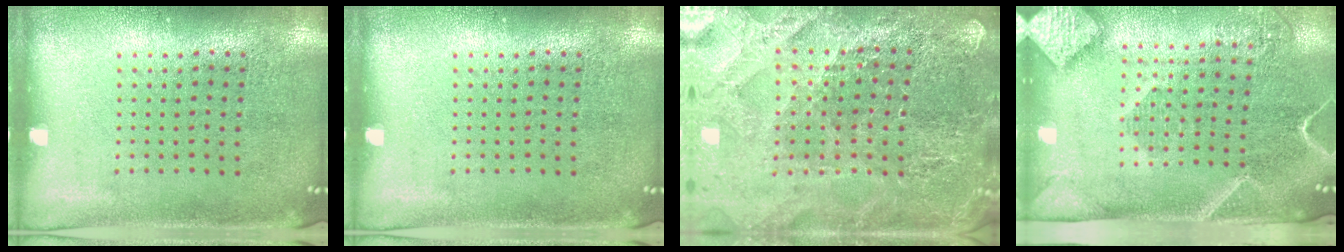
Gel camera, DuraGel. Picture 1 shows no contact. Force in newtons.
{"total": 0.0}
{"total": 3.5, "press": 3.4, "slide": 0.8}
{"total": 2.5, "press": 1.9, "slide": 1.7}